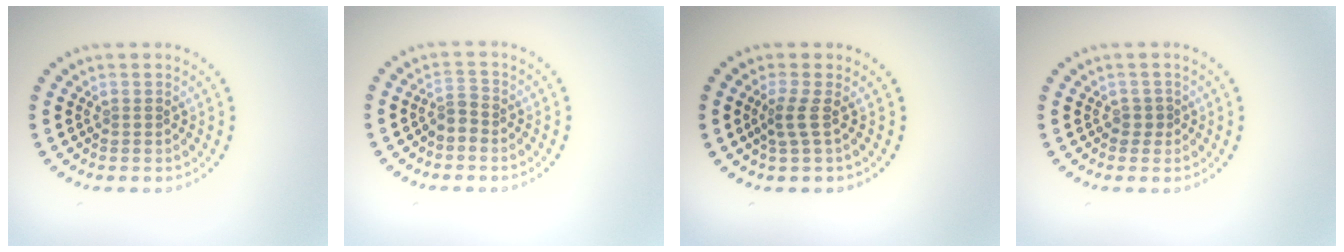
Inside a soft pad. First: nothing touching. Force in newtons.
{"total": 1.7, "press": 1.2, "slide": 1.1}
{"total": 1.9, "press": 1.3, "slide": 1.5}
{"total": 0.7, "press": 0.5, "slide": 0.5}